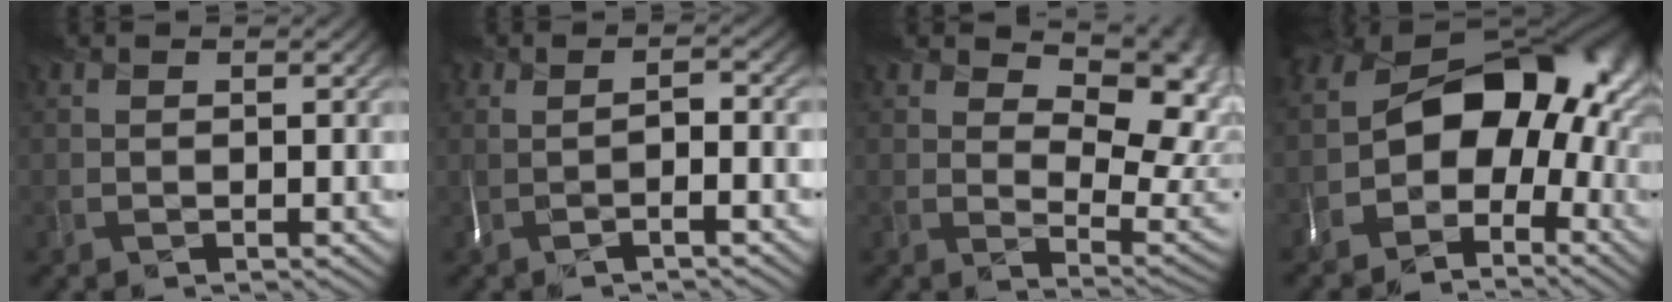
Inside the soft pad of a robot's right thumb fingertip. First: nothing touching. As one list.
[{"total": 2.0, "force": [-1.2, 0.4, 1.5], "torque": [-0.032, -0.004, -0.029]}, {"total": 12.7, "force": [4.6, 7.5, 9.2], "torque": [-0.117, -0.004, 0.081]}, {"total": 14.3, "force": [-2.2, 10.3, 9.6], "torque": [-0.134, -0.014, -0.033]}]